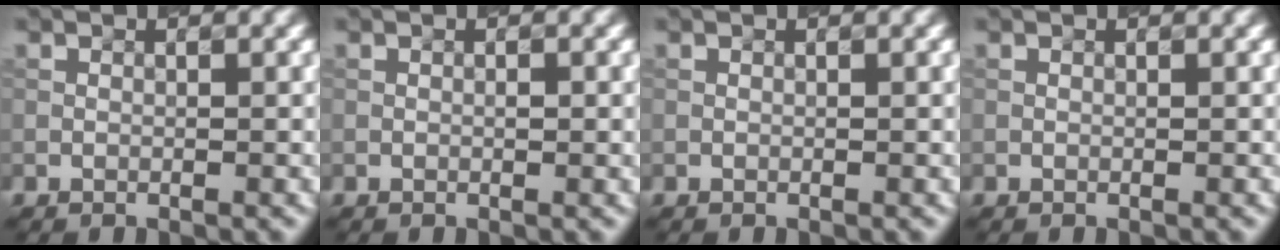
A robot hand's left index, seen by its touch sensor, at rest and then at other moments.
{"total": 0.7, "force": [0.0, 0.1, 0.7], "torque": [-0.011, 0.001, 0.000]}
{"total": 0.0}
{"total": 0.0}